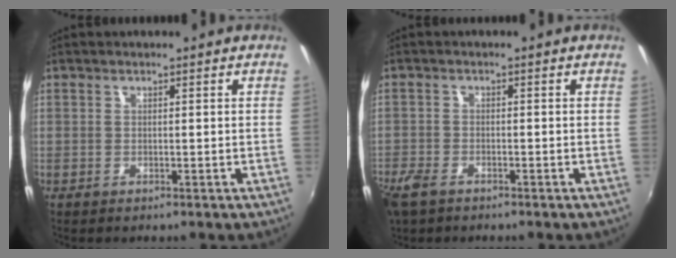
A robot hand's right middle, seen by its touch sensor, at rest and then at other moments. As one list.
[{"total": 5.6, "force": [-3.8, 2.7, 3.0], "torque": [-0.081, -0.015, -0.079]}]